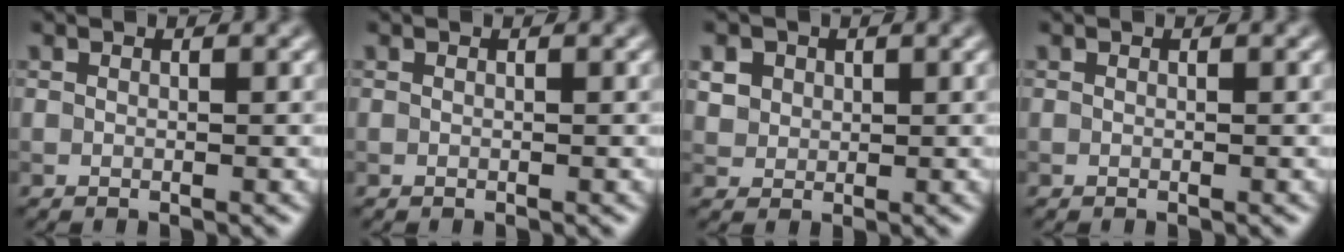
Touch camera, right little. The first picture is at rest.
{"total": 0.0}
{"total": 3.0, "force": [1.3, 2.4, 1.2], "torque": [-0.039, 0.006, 0.036]}
{"total": 0.0}